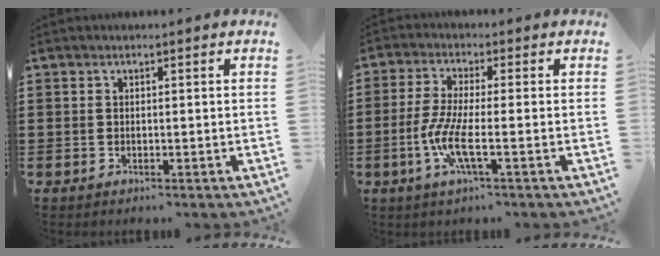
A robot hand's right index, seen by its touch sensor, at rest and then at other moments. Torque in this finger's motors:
{"motor_torque": [1.15, 0.99, 0.39, 0.06]}